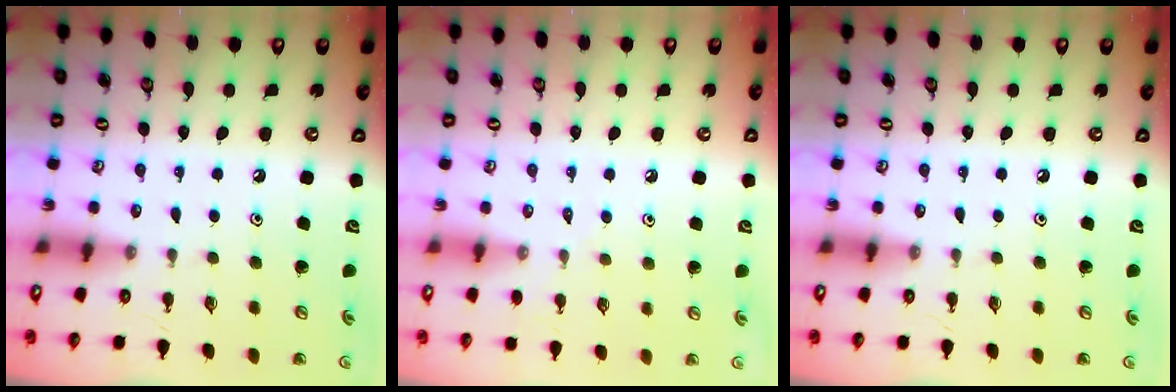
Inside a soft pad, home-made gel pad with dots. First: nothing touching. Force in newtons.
{"total": 3.9, "press": 3.8, "slide": 0.9}
{"total": 0.0}